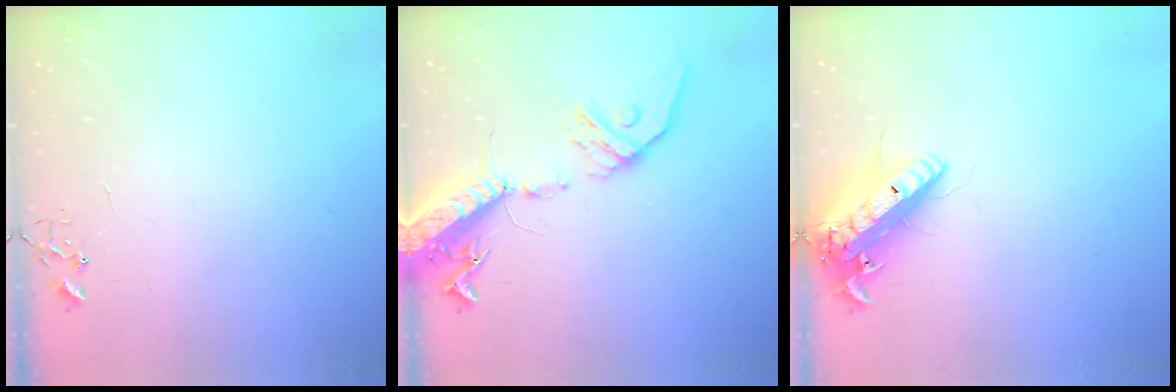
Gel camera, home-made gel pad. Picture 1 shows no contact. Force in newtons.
{"total": 18.2, "press": 17.7, "slide": 4.0}
{"total": 17.1, "press": 16.8, "slide": 3.3}